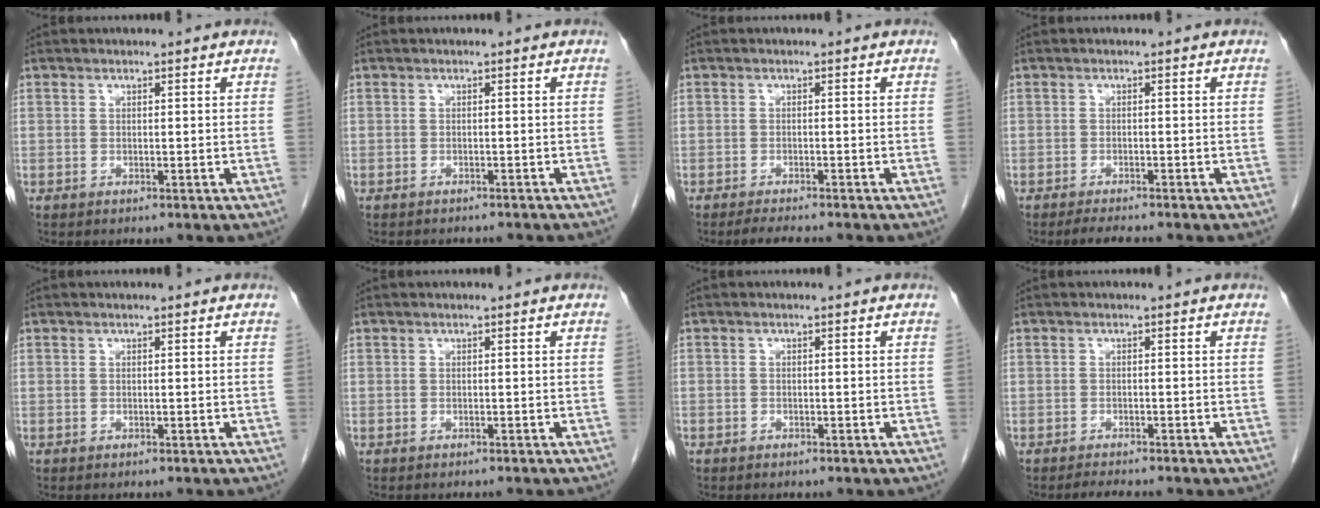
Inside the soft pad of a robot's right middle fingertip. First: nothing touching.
{"total": 6.0, "force": [-5.4, 1.2, 2.2], "torque": [-0.028, -0.006, -0.060]}
{"total": 3.9, "force": [-3.4, 0.1, 1.8], "torque": [-0.032, -0.012, -0.052]}
{"total": 3.6, "force": [-3.2, 0.0, 1.7], "torque": [-0.030, -0.012, -0.050]}
{"total": 1.4, "force": [-1.3, 0.0, 0.7], "torque": [-0.008, 0.003, -0.013]}
{"total": 3.3, "force": [-3.0, 0.0, 1.3], "torque": [-0.015, -0.006, -0.036]}
{"total": 0.7, "force": [-0.6, 0.4, 0.1], "torque": [-0.008, 0.004, -0.011]}
{"total": 2.8, "force": [-2.6, -0.1, 1.0], "torque": [-0.021, -0.010, -0.038]}